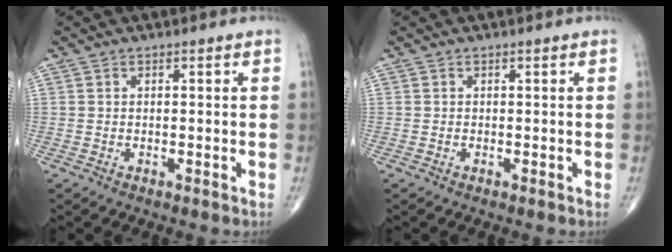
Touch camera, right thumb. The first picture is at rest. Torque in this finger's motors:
{"motor_torque": [-0.29, 0.16, 0.46, 0.04, 0.01]}